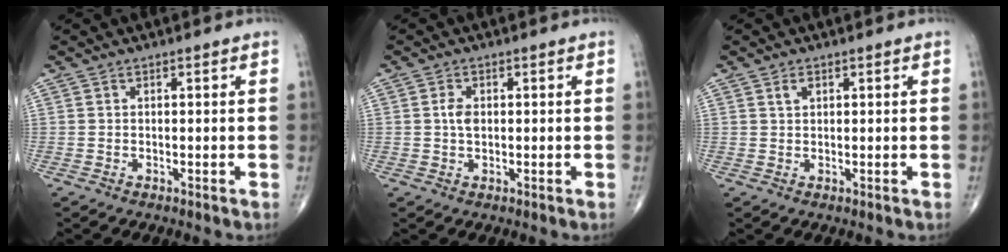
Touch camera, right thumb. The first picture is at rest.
{"total": 2.5, "force": [0.2, 1.6, 1.9], "torque": [-0.034, 0.002, 0.002]}
{"total": 1.4, "force": [0.7, 0.9, 0.9], "torque": [-0.013, 0.001, 0.013]}